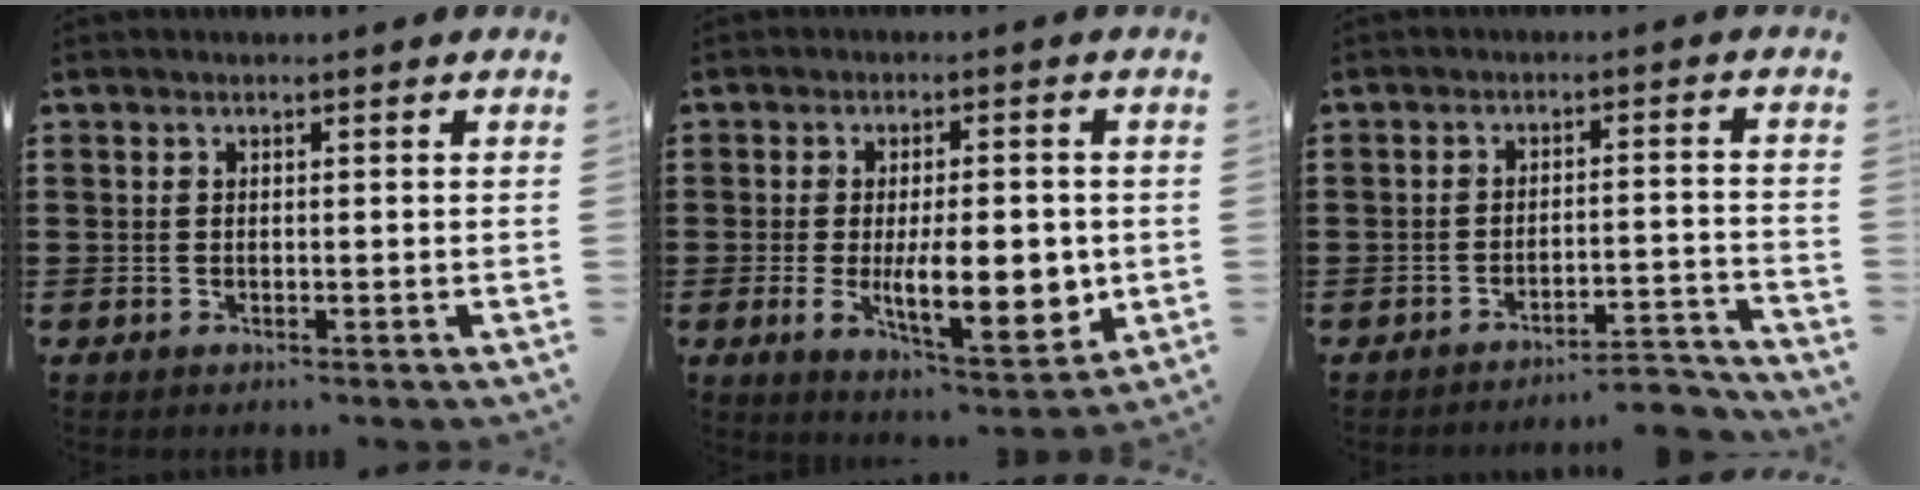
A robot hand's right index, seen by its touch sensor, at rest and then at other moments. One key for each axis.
{"total": 11.7, "fx": -1.7, "fy": 4.6, "fz": 10.7, "tx": -0.178, "ty": -0.019, "tz": -0.027}
{"total": 4.1, "fx": -4.0, "fy": 0.1, "fz": 1.1, "tx": -0.023, "ty": -0.005, "tz": -0.081}